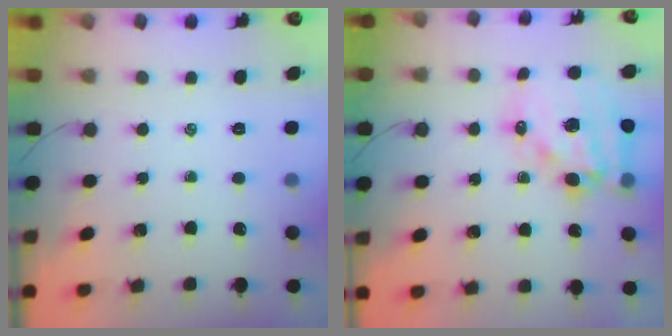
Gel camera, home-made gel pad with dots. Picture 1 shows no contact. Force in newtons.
{"total": 16.8, "press": 16.4, "slide": 4.0}